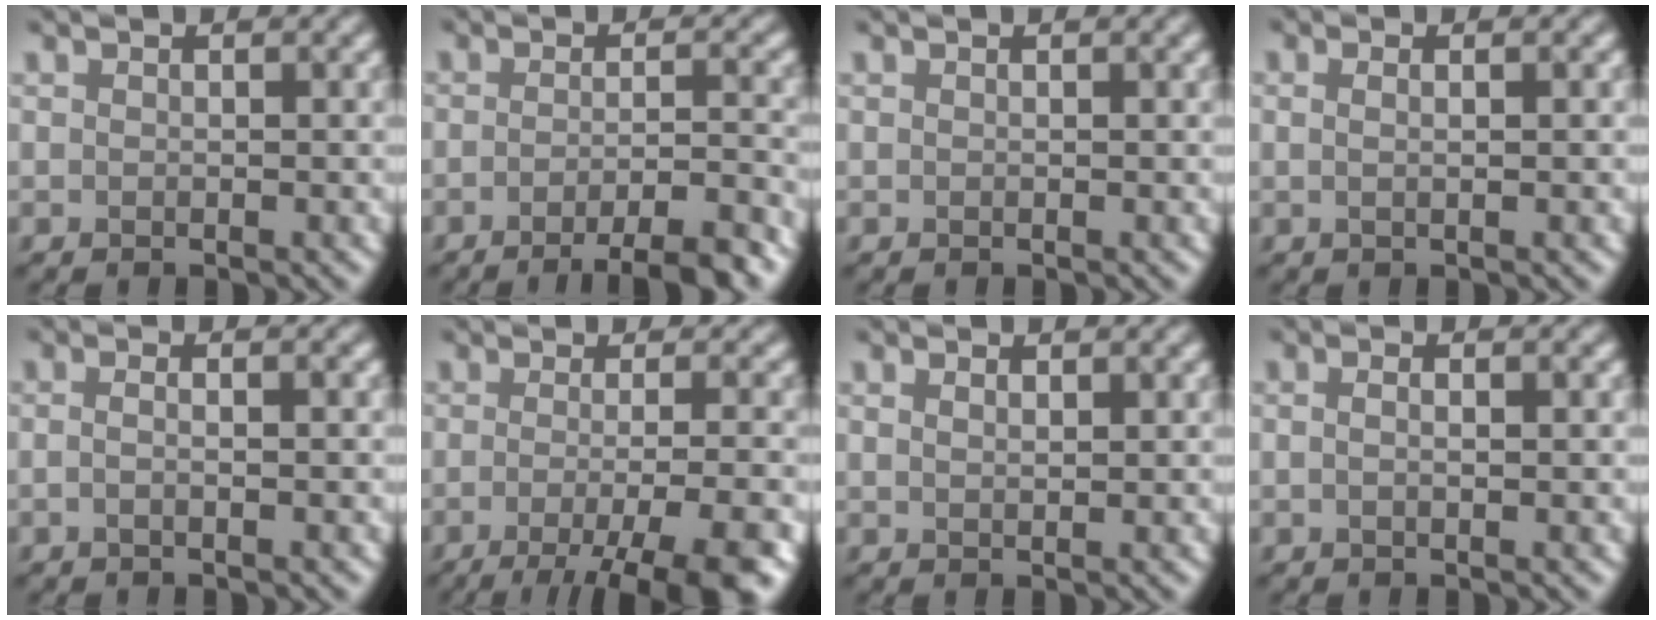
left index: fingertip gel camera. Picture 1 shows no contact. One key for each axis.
{"total": 5.7, "fx": -3.8, "fy": 1.0, "fz": 4.1, "tx": -0.056, "ty": 0.005, "tz": -0.056}
{"total": 0.0}
{"total": 2.3, "fx": 0.9, "fy": 1.0, "fz": 1.9, "tx": -0.016, "ty": 0.012, "tz": -0.009}
{"total": 3.0, "fx": 0.2, "fy": 1.4, "fz": 2.6, "tx": -0.021, "ty": 0.004, "tz": -0.026}
{"total": 9.5, "fx": -5.0, "fy": 2.4, "fz": 7.7, "tx": -0.097, "ty": -0.005, "tz": -0.069}
{"total": 0.9, "fx": 0.5, "fy": 0.3, "fz": 0.7, "tx": -0.017, "ty": 0.002, "tz": 0.010}
{"total": 2.8, "fx": 0.7, "fy": 1.4, "fz": 2.3, "tx": -0.024, "ty": 0.012, "tz": -0.017}